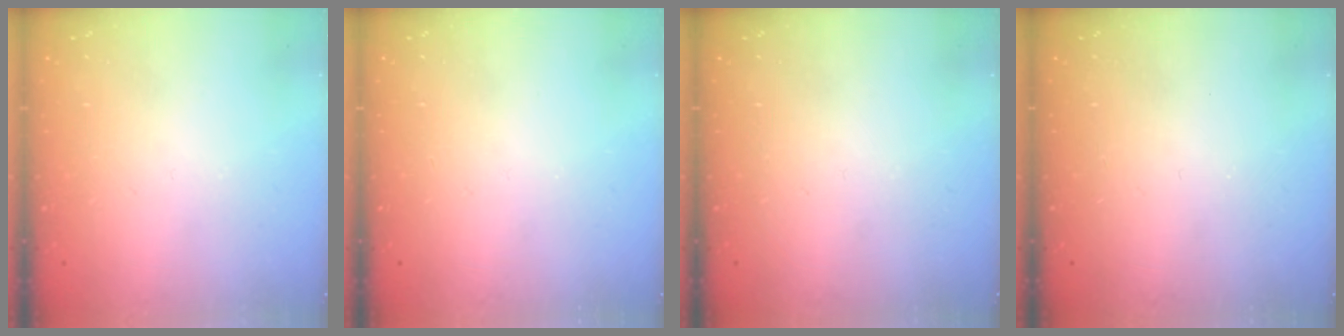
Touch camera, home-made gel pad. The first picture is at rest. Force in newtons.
{"total": 0.0}
{"total": 0.0}
{"total": 0.0}